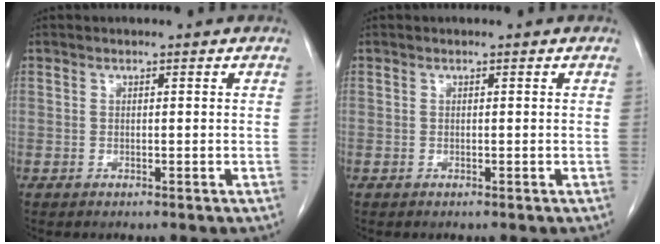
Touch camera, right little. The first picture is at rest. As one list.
[{"total": 0.0}]